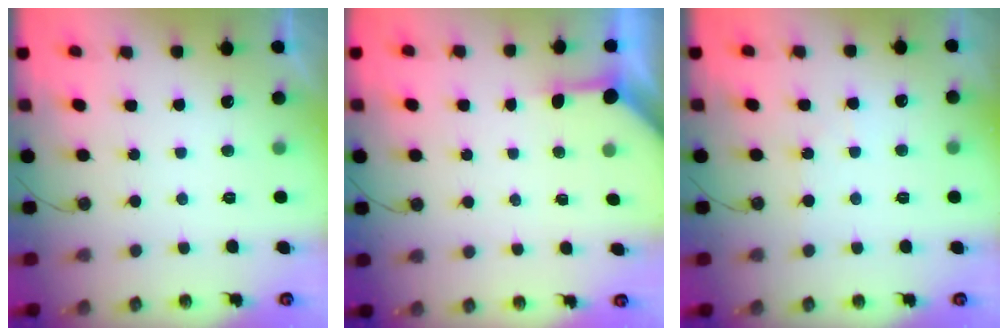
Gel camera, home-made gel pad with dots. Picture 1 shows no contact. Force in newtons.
{"total": 3.0, "press": 3.0, "slide": 0.5}
{"total": 2.4, "press": 2.3, "slide": 0.4}